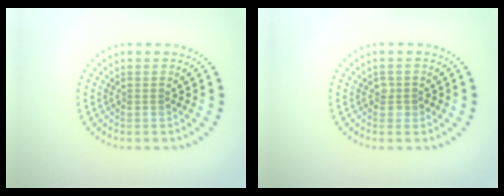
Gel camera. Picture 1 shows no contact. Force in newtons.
{"total": 0.9, "press": 0.9, "slide": 0.2}